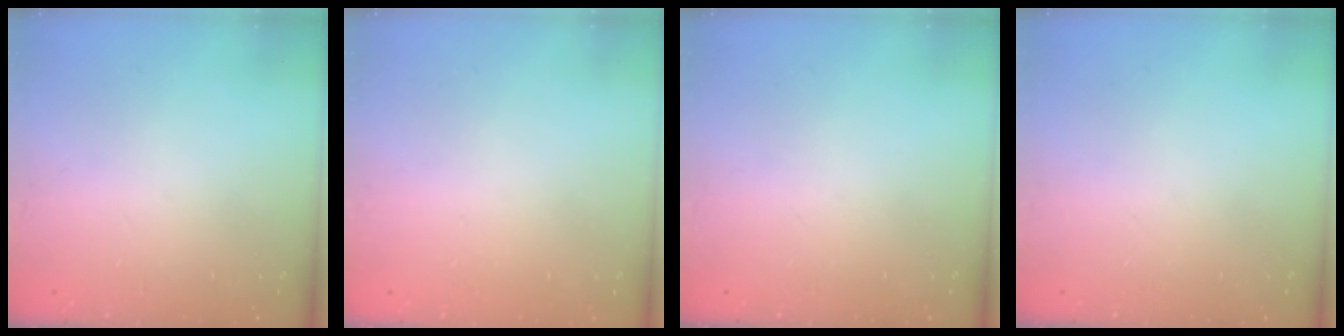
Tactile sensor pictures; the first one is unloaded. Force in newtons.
{"total": 1.8, "press": 1.8, "slide": 0.1}
{"total": 0.0}
{"total": 0.0}